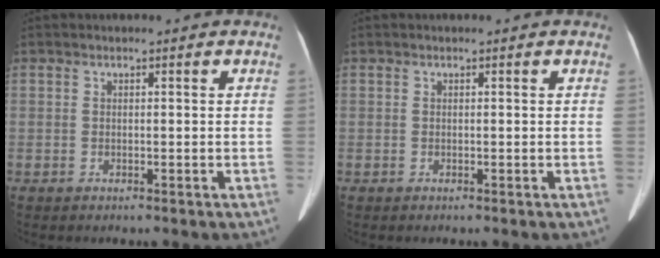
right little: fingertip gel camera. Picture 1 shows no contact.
{"total": 0.0}